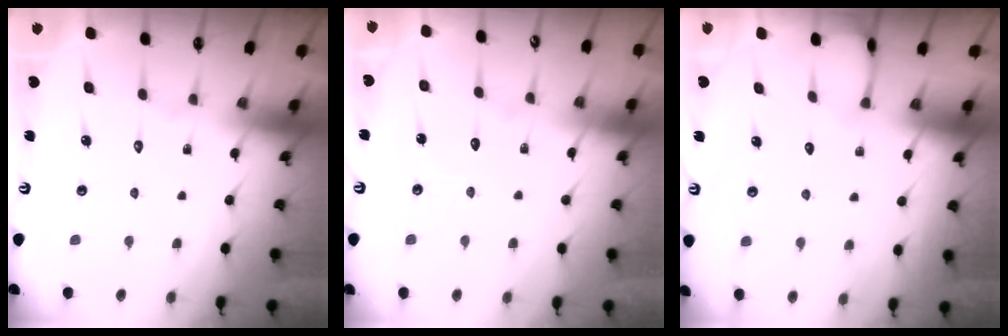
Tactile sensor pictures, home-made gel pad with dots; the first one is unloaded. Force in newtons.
{"total": 3.7, "press": 3.7, "slide": 0.3}
{"total": 2.0, "press": 2.0, "slide": 0.3}